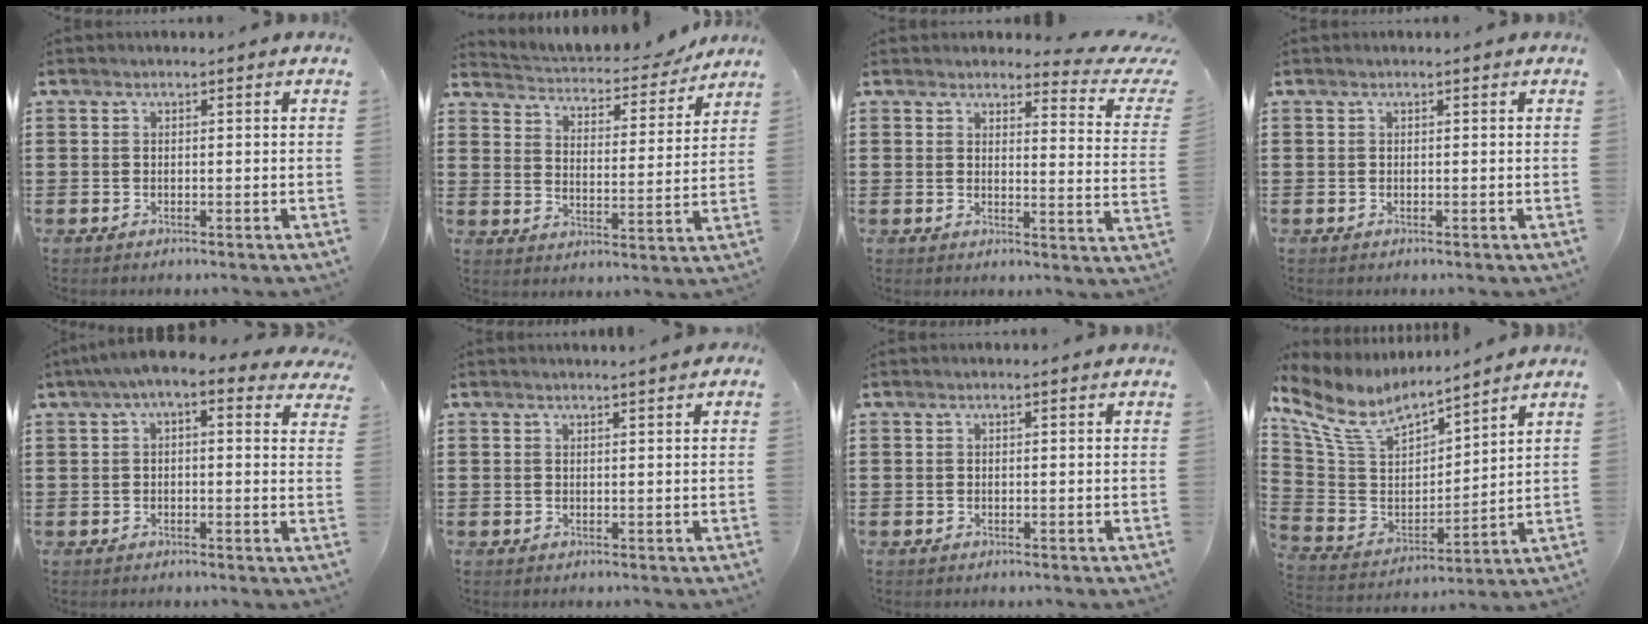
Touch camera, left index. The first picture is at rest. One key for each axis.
{"total": 4.3, "fx": 4.2, "fy": 0.8, "fz": 0.5, "tx": -0.037, "ty": -0.030, "tz": 0.068}
{"total": 3.3, "fx": 2.8, "fy": 0.7, "fz": 1.6, "tx": -0.030, "ty": -0.017, "tz": 0.044}
{"total": 0.0}
{"total": 4.2, "fx": 1.7, "fy": 1.1, "fz": 3.6, "tx": -0.073, "ty": 0.003, "tz": 0.025}
{"total": 0.7, "fx": 0.7, "fy": 0.0, "fz": 0.2, "tx": -0.005, "ty": -0.001, "tz": 0.014}
{"total": 0.0}
{"total": 9.5, "fx": 6.7, "fy": 4.1, "fz": 5.2, "tx": -0.133, "ty": -0.031, "tz": 0.120}